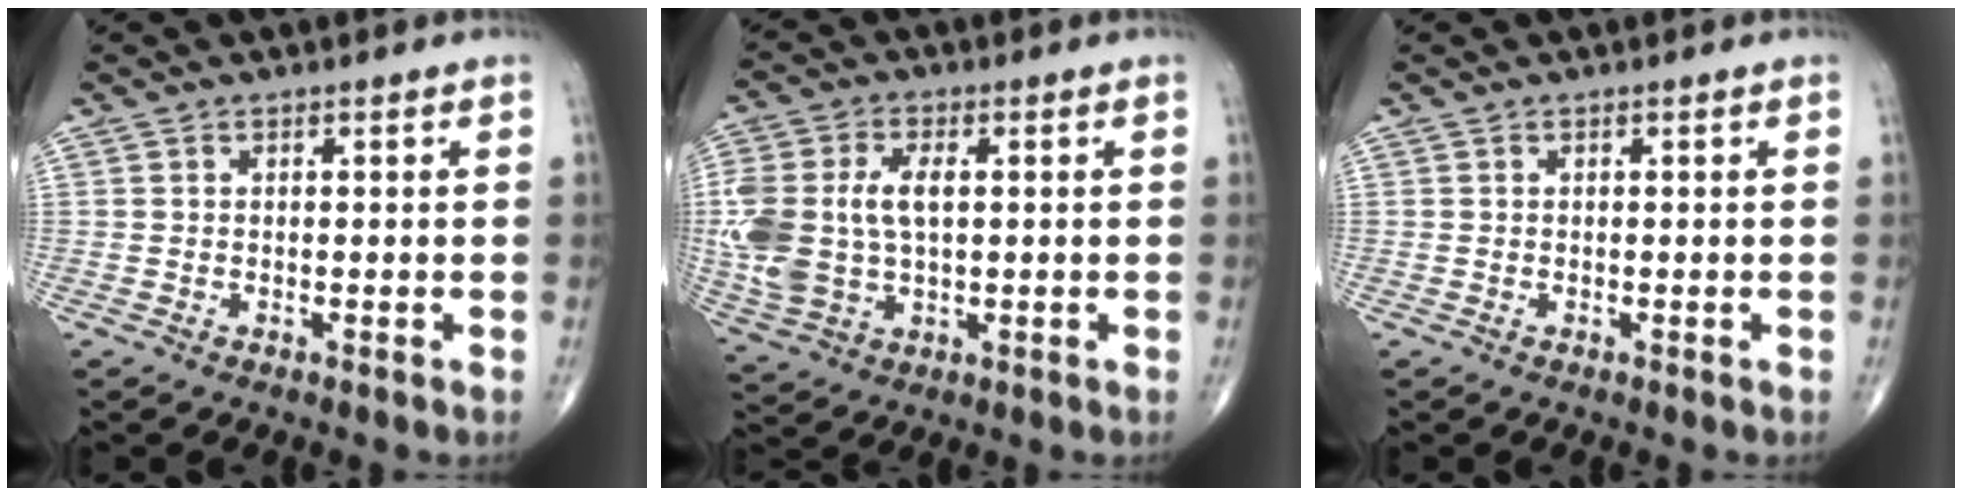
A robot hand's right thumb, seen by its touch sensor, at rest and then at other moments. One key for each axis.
{"total": 14.3, "fx": 0.9, "fy": 8.6, "fz": 11.4, "tx": -0.268, "ty": 0.006, "tz": 0.026}
{"total": 0.0}